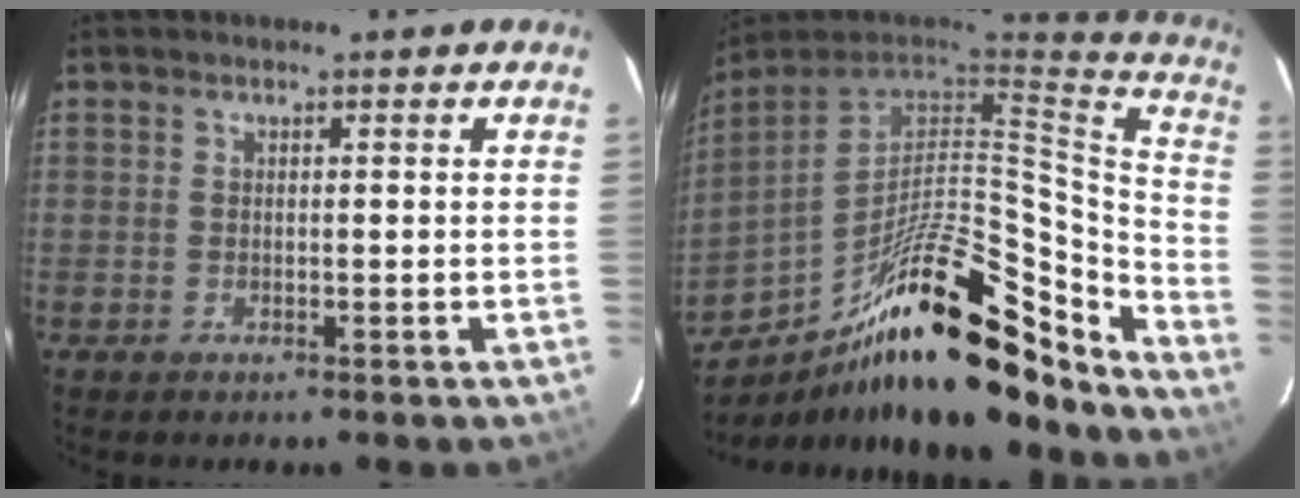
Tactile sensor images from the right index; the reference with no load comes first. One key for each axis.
{"total": 28.8, "fx": -18.9, "fy": 8.9, "fz": 19.8, "tx": -0.301, "ty": -0.010, "tz": -0.306}